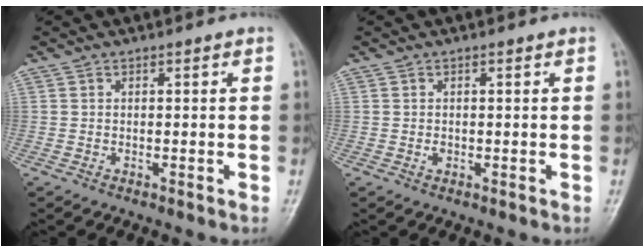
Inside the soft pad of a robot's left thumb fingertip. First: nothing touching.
{"total": 0.8, "force": [0.0, 0.6, 0.5], "torque": [-0.006, 0.000, 0.000]}